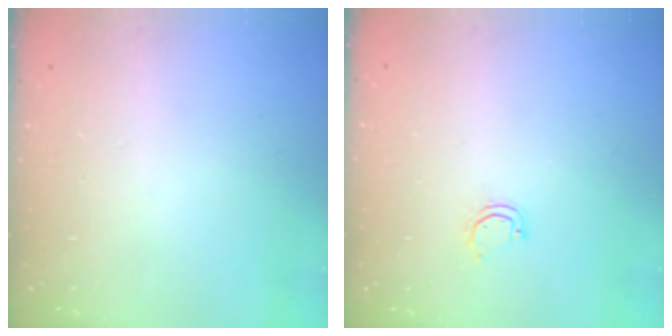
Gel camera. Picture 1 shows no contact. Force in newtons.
{"total": 3.0, "press": 3.0, "slide": 0.2}